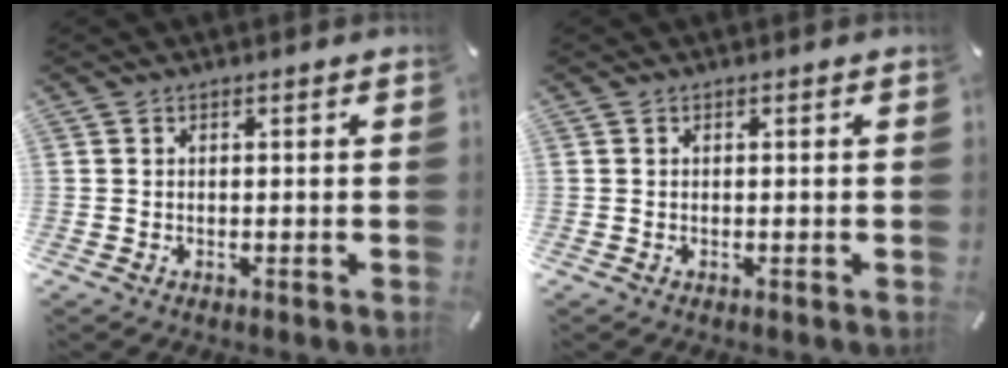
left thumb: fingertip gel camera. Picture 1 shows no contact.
{"total": 0.0}